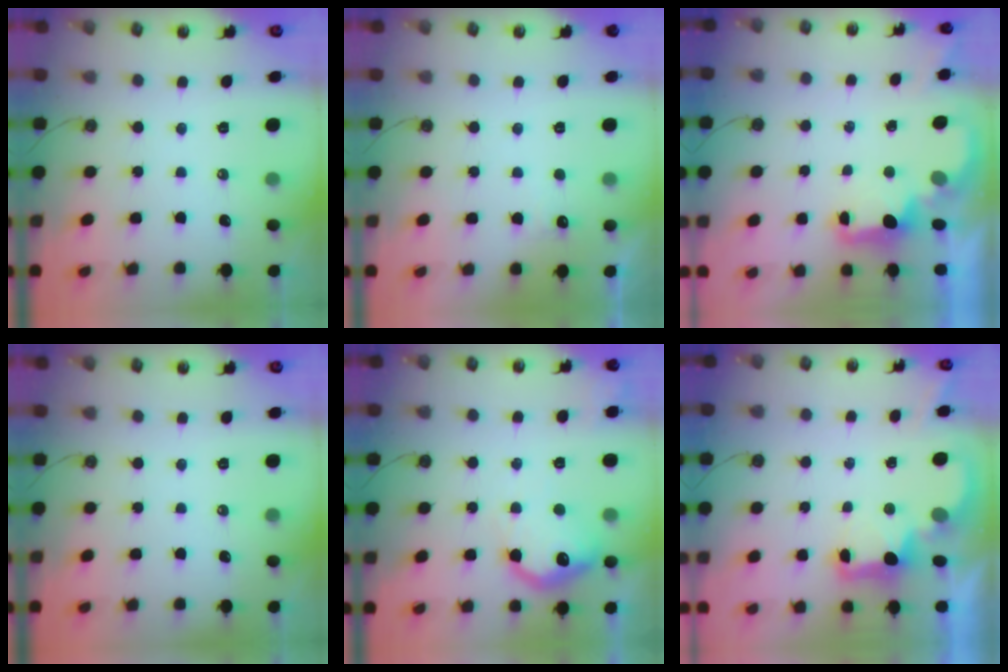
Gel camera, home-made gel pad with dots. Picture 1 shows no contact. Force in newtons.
{"total": 4.8, "press": 4.7, "slide": 1.1}
{"total": 2.3, "press": 2.2, "slide": 0.7}
{"total": 0.0}
{"total": 14.8, "press": 14.7, "slide": 0.9}
{"total": 3.0, "press": 2.9, "slide": 0.6}